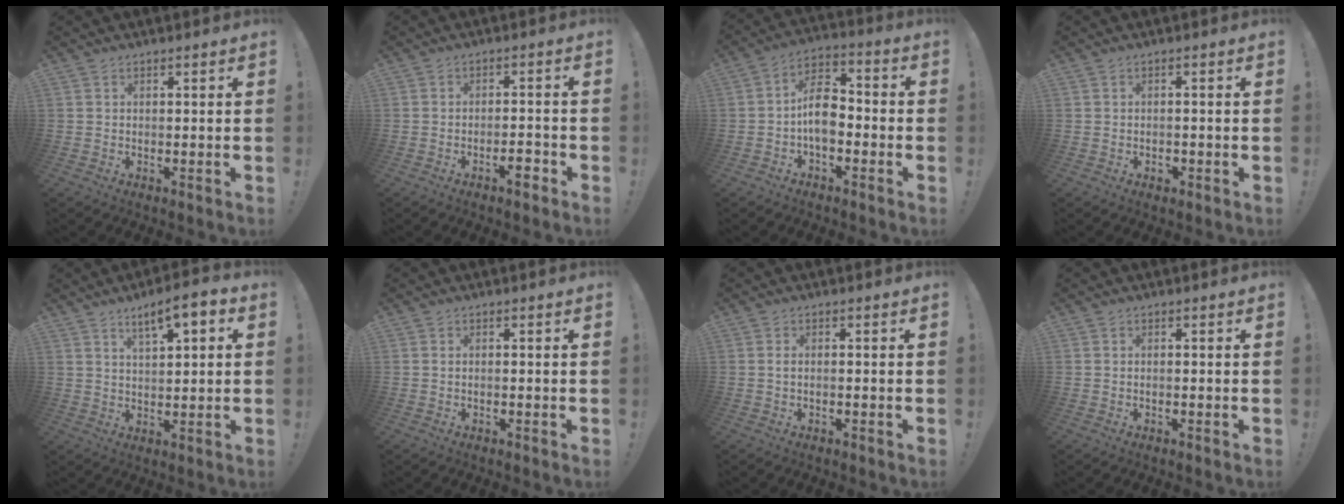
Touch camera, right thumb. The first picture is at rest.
{"total": 4.1, "force": [-2.9, 0.9, 2.8], "torque": [-0.043, 0.013, -0.050]}
{"total": 10.4, "force": [-1.8, 7.0, 7.5], "torque": [-0.132, 0.018, -0.032]}
{"total": 1.0, "force": [-0.6, 0.7, 0.3], "torque": [-0.002, 0.001, -0.012]}
{"total": 7.4, "force": [3.9, 2.0, 6.0], "torque": [-0.089, -0.019, 0.061]}
{"total": 0.6, "force": [-0.5, 0.0, 0.4], "torque": [-0.012, 0.001, -0.009]}
{"total": 1.5, "force": [-0.7, 0.4, 1.3], "torque": [-0.027, 0.006, -0.012]}
{"total": 0.6, "force": [-0.6, -0.1, 0.1], "torque": [-0.007, 0.001, -0.011]}